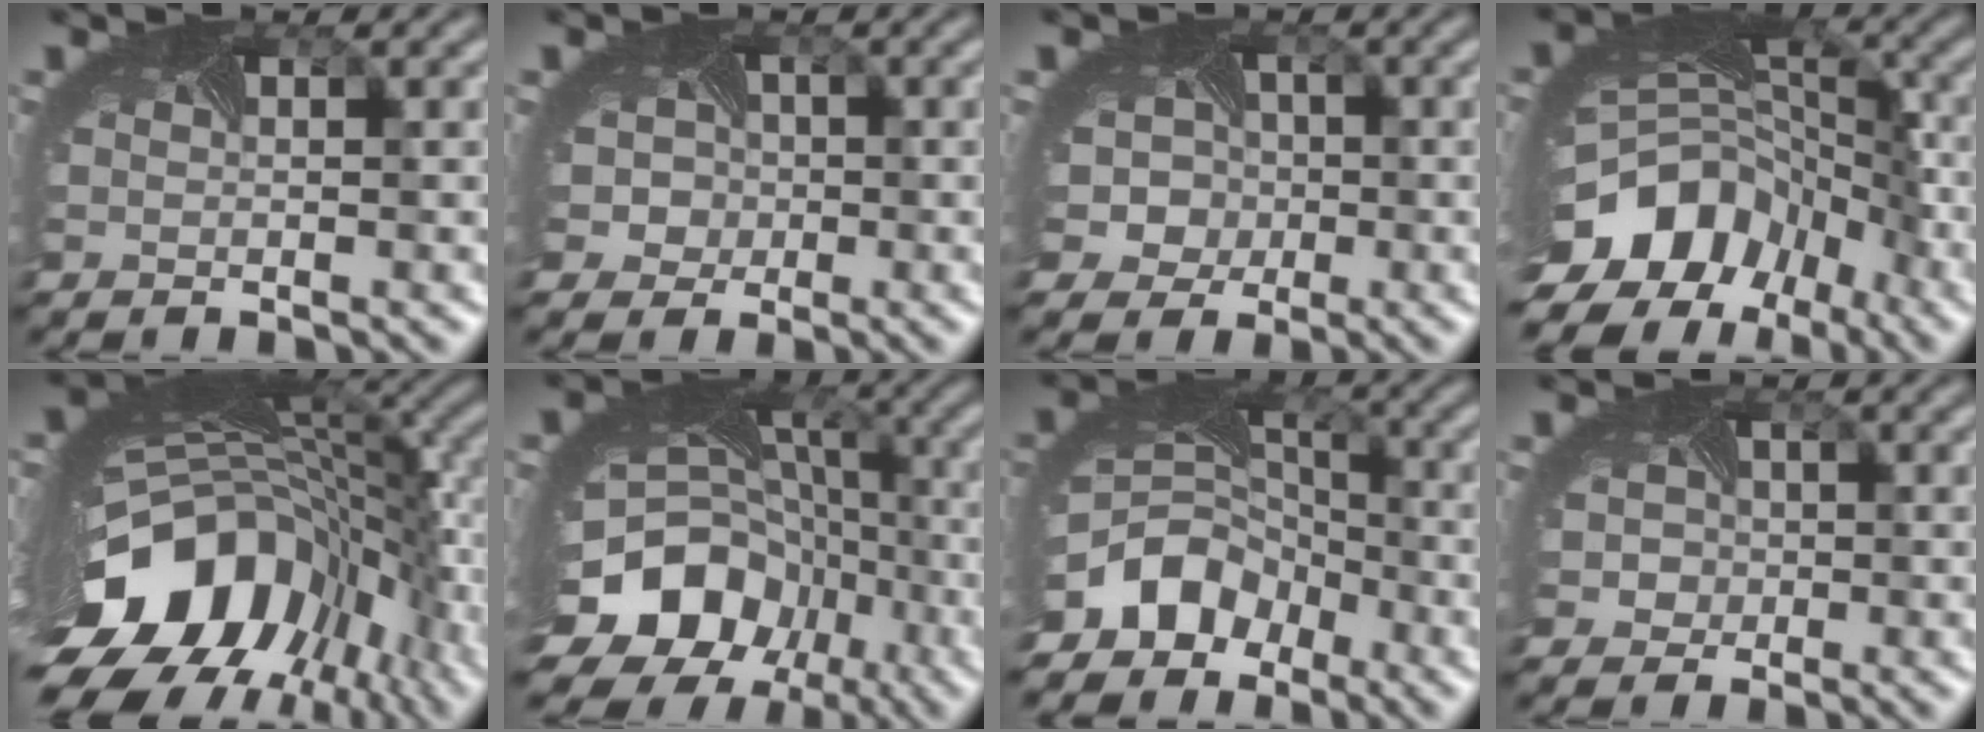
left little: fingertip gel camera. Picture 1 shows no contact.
{"total": 4.1, "force": [-0.3, 3.8, 1.5], "torque": [-0.010, 0.008, -0.022]}
{"total": 7.9, "force": [-0.6, 7.1, 3.4], "torque": [-0.055, 0.009, -0.049]}
{"total": 14.4, "force": [-7.5, 10.2, 6.9], "torque": [-0.138, -0.026, -0.104]}
{"total": 16.2, "force": [-5.2, 10.4, 11.3], "torque": [-0.223, -0.050, -0.073]}
{"total": 15.7, "force": [-7.5, 12.3, 6.3], "torque": [-0.134, -0.037, -0.116]}
{"total": 7.2, "force": [-4.4, 5.2, 2.2], "torque": [-0.042, -0.007, -0.090]}
{"total": 2.9, "force": [-0.1, 2.7, 1.0], "torque": [0.000, 0.006, -0.013]}